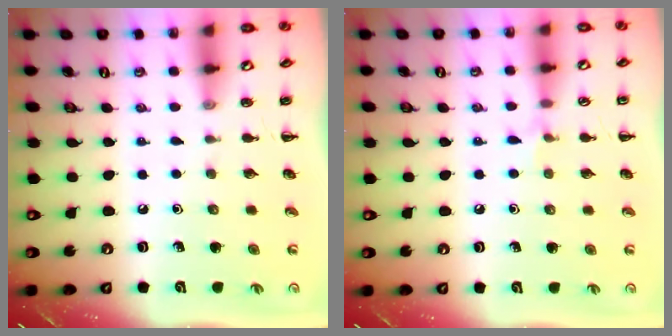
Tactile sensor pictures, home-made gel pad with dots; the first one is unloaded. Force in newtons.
{"total": 4.3, "press": 4.2, "slide": 1.2}